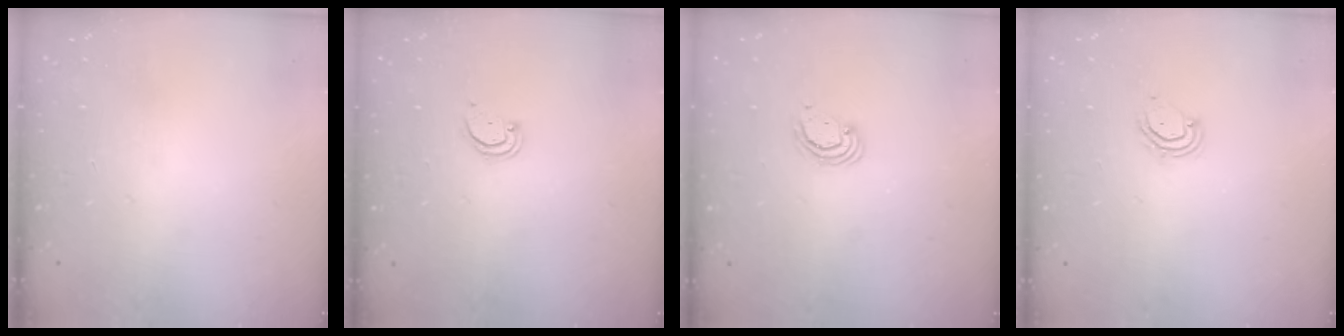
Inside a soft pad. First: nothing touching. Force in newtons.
{"total": 1.8, "press": 1.8, "slide": 0.2}
{"total": 3.2, "press": 3.1, "slide": 0.3}
{"total": 3.9, "press": 3.9, "slide": 0.3}